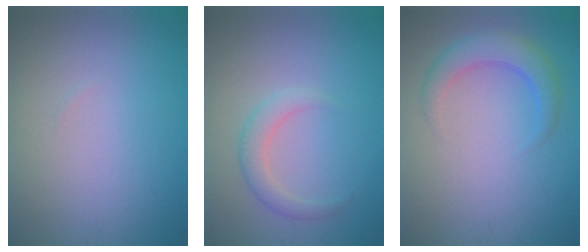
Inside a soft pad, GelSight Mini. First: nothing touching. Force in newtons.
{"total": 2.1, "press": 2.0, "slide": 0.2}
{"total": 3.3, "press": 3.3, "slide": 0.2}